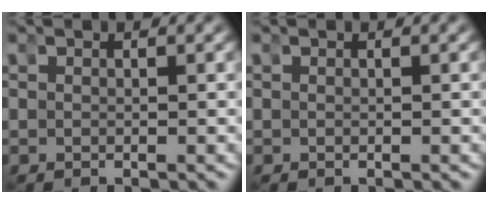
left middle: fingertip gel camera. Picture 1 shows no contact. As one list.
[{"total": 0.0}]